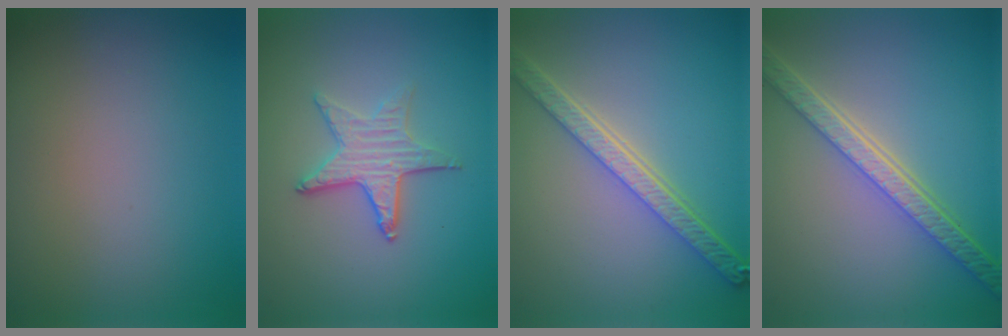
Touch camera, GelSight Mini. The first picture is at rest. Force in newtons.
{"total": 3.5, "press": 2.9, "slide": 2.0}
{"total": 5.1, "press": 4.0, "slide": 3.1}
{"total": 5.6, "press": 4.4, "slide": 3.5}